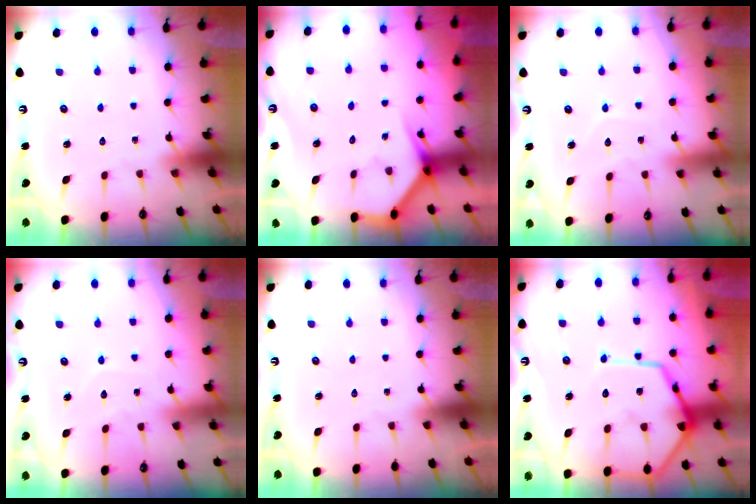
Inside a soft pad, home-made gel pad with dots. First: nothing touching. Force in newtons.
{"total": 3.9, "press": 3.9, "slide": 0.4}
{"total": 4.2, "press": 4.2, "slide": 0.5}
{"total": 4.6, "press": 4.5, "slide": 0.5}
{"total": 0.0}
{"total": 15.2, "press": 15.1, "slide": 1.5}